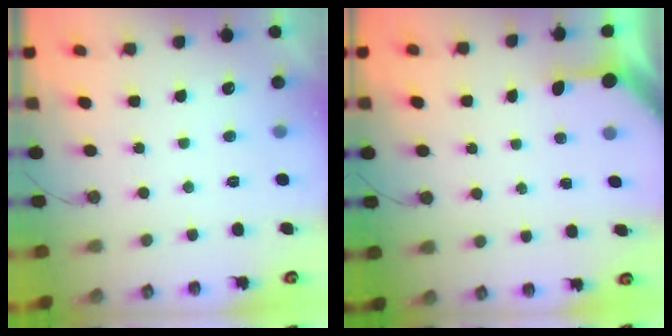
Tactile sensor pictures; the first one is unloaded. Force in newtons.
{"total": 3.4, "press": 3.4, "slide": 0.4}